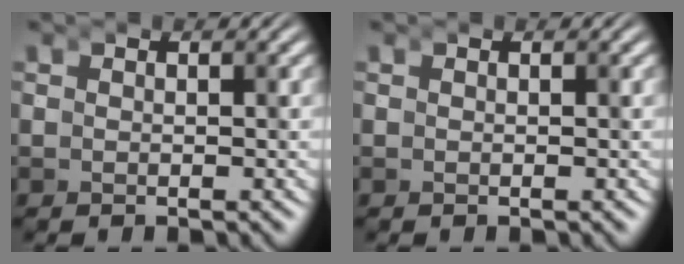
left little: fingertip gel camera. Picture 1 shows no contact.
{"total": 0.0}